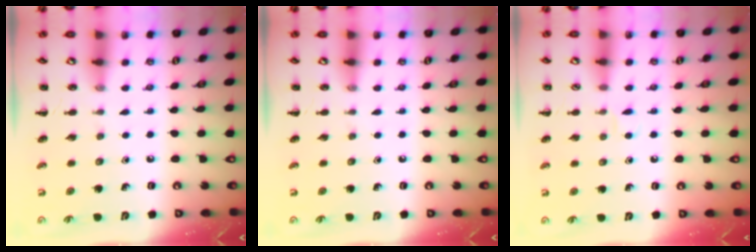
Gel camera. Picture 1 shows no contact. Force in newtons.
{"total": 0.0}
{"total": 2.8, "press": 2.7, "slide": 1.0}